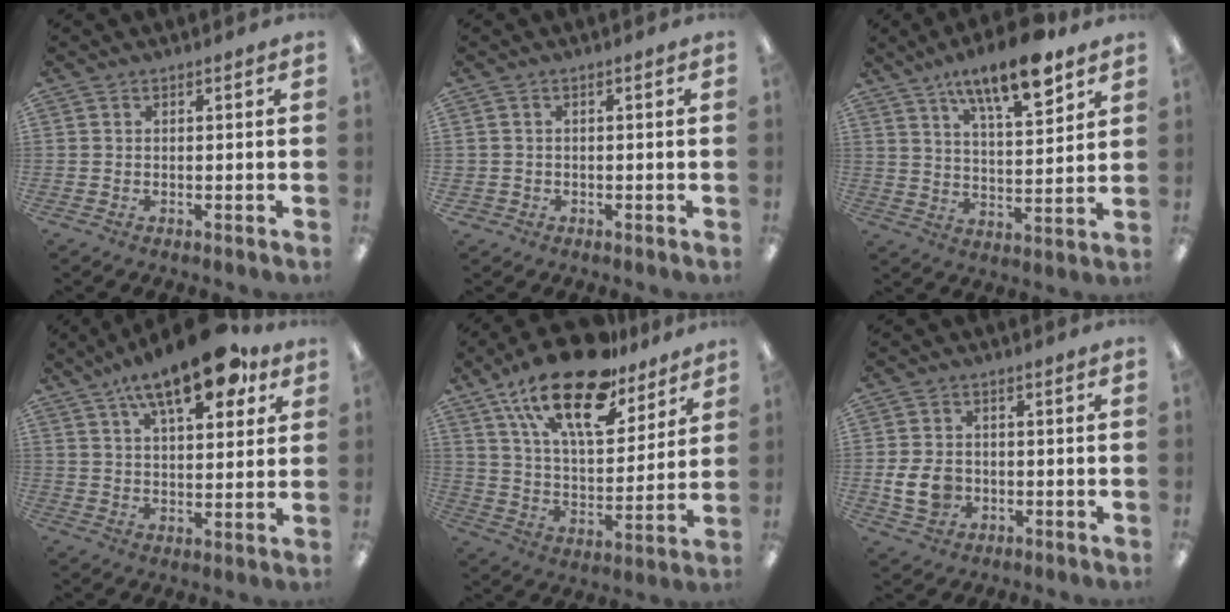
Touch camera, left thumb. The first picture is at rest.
{"total": 1.4, "force": [-0.3, 1.3, 0.0], "torque": [-0.002, 0.004, -0.009]}
{"total": 14.1, "force": [10.1, 4.1, 9.0], "torque": [-0.138, -0.052, 0.169]}
{"total": 16.7, "force": [10.0, 6.5, 11.7], "torque": [-0.178, -0.040, 0.161]}
{"total": 23.5, "force": [15.7, 9.6, 14.5], "torque": [-0.247, -0.084, 0.273]}
{"total": 7.8, "force": [-1.3, 6.0, 4.8], "torque": [-0.099, 0.007, -0.022]}